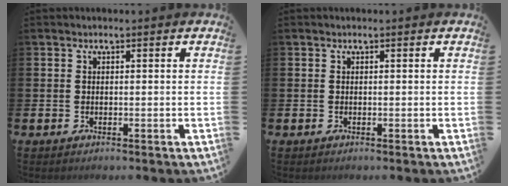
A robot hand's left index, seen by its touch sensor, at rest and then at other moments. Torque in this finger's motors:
{"motor_torque": [0.00, 0.00, 0.00, 0.00]}